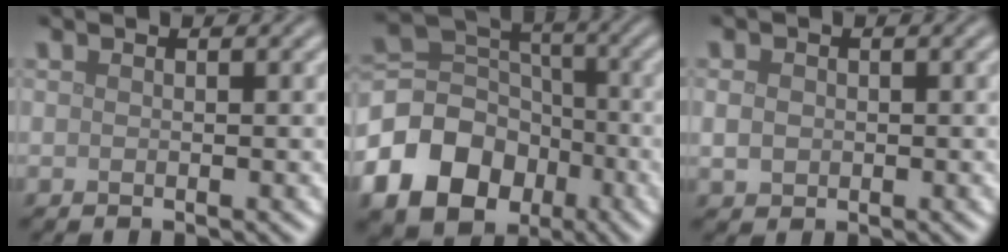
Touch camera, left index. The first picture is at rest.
{"total": 11.7, "force": [-5.3, 9.3, 4.8], "torque": [-0.126, -0.005, -0.109]}
{"total": 1.6, "force": [0.0, 1.4, 0.8], "torque": [-0.017, -0.002, -0.003]}